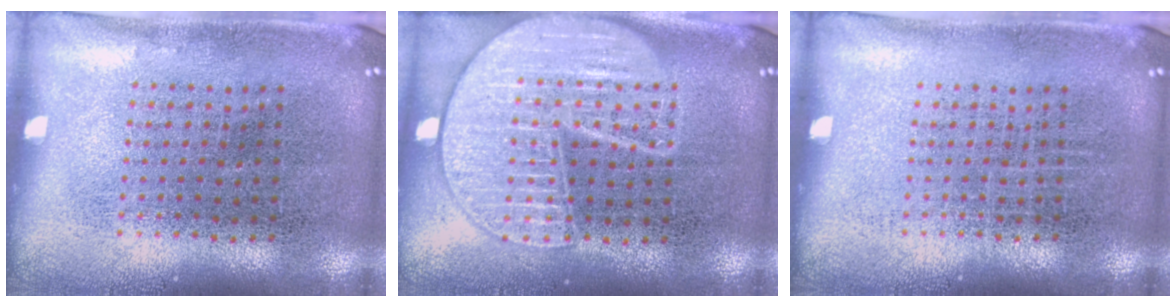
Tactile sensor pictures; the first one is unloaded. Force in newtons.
{"total": 3.5, "press": 3.5, "slide": 0.4}
{"total": 0.0}